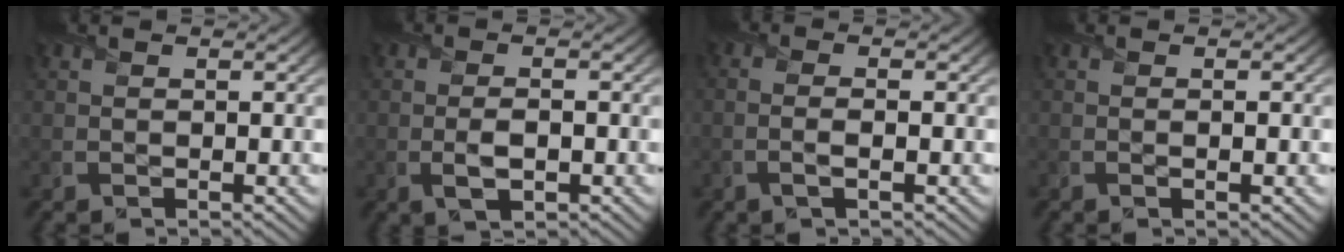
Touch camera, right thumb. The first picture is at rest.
{"total": 2.9, "force": [-0.8, 1.3, 2.5], "torque": [-0.052, -0.008, -0.012]}
{"total": 1.9, "force": [-0.7, 0.5, 1.8], "torque": [-0.037, 0.000, -0.017]}
{"total": 0.7, "force": [0.0, 0.0, 0.7], "torque": [-0.011, 0.000, -0.001]}